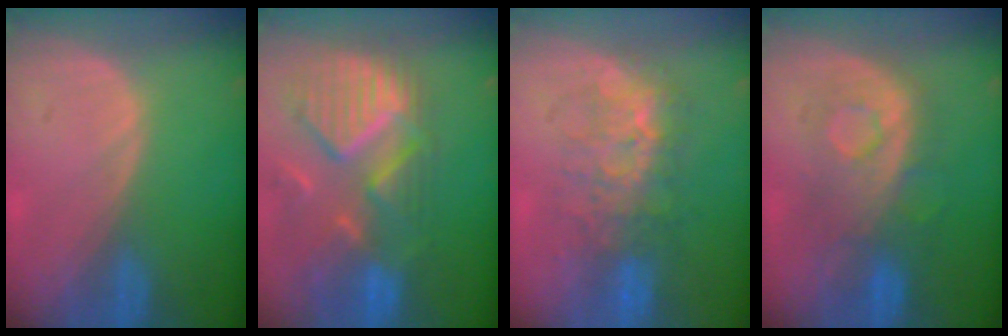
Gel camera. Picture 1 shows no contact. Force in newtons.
{"total": 12.3, "press": 10.6, "slide": 6.2}
{"total": 8.0, "press": 7.8, "slide": 2.1}
{"total": 8.3, "press": 8.3, "slide": 0.9}